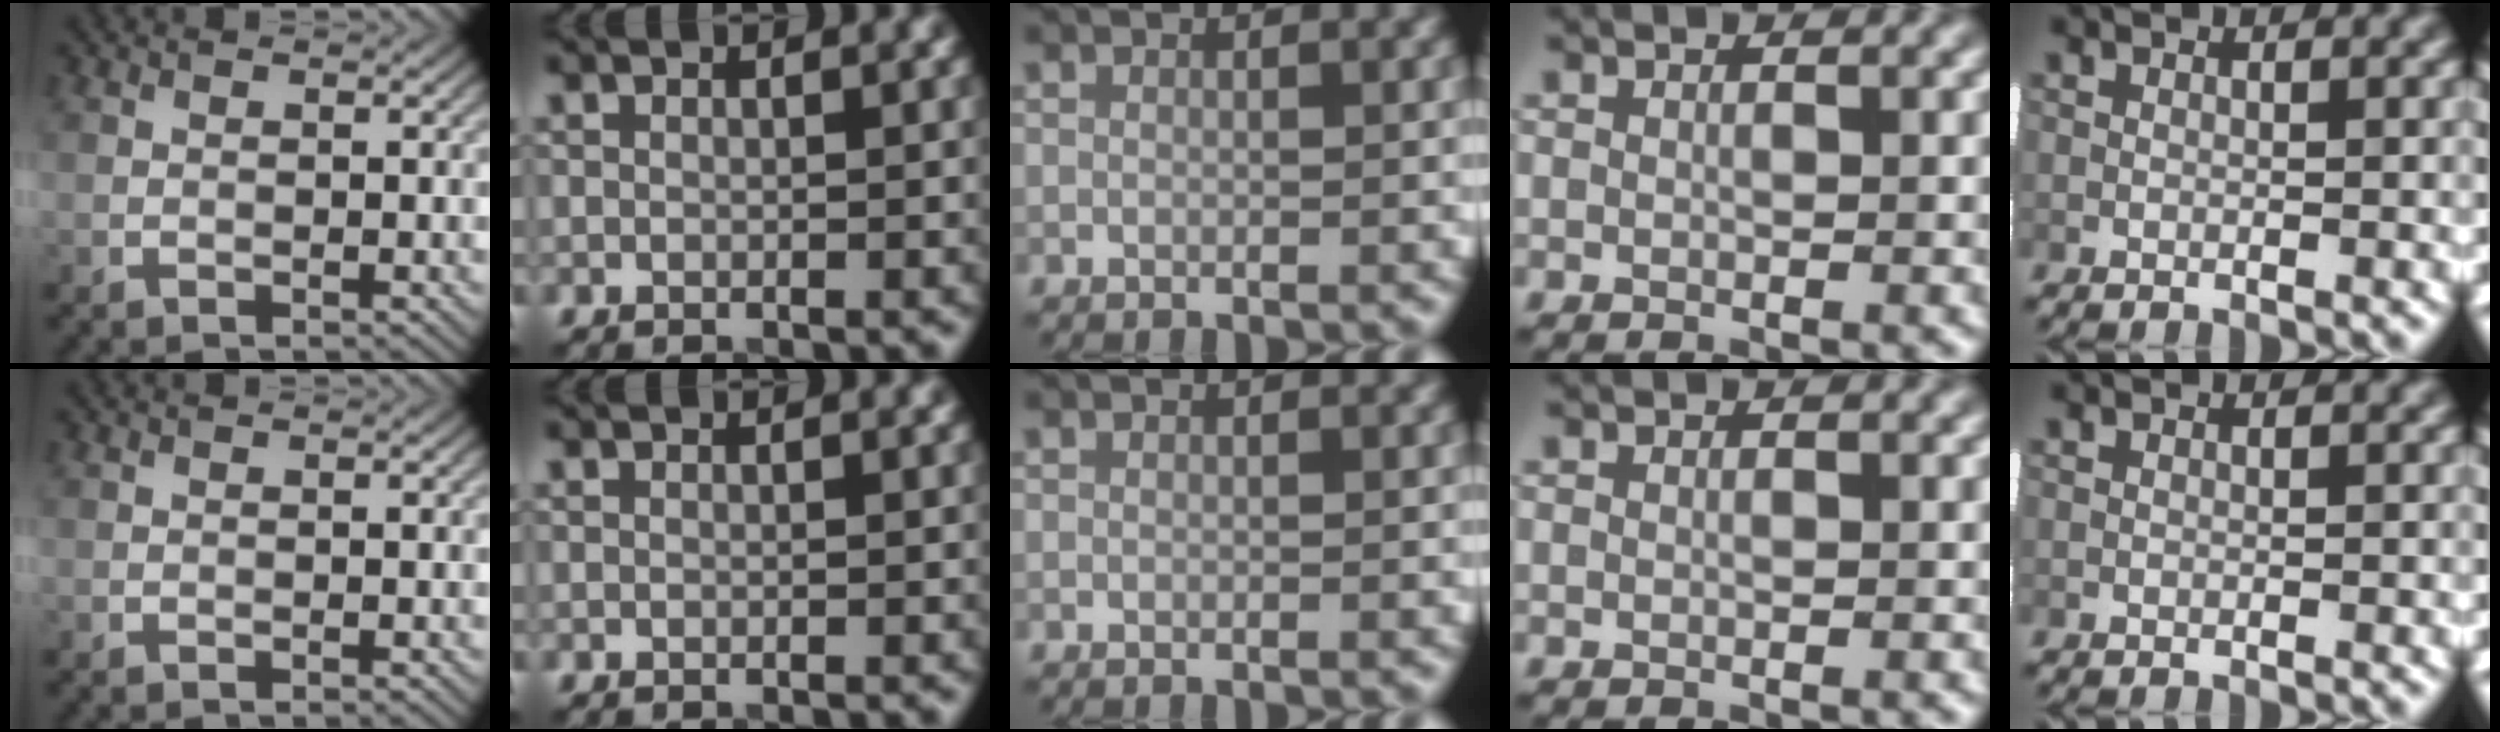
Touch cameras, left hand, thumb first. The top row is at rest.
{}